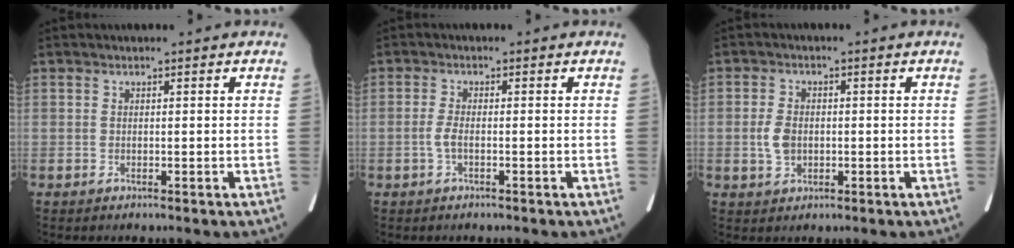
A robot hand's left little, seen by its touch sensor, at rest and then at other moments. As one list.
[{"total": 1.7, "force": [-0.6, 0.5, 1.5], "torque": [-0.039, -0.001, -0.015]}, {"total": 3.5, "force": [-0.5, 2.6, 2.3], "torque": [-0.056, 0.003, -0.007]}]